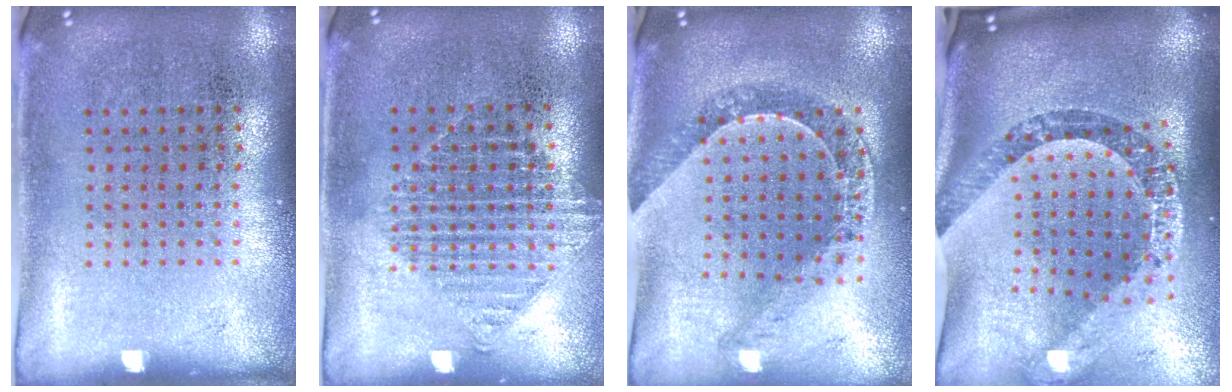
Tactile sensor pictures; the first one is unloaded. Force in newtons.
{"total": 1.1, "press": 1.1, "slide": 0.3}
{"total": 1.2, "press": 1.2, "slide": 0.3}
{"total": 3.2, "press": 2.3, "slide": 2.2}